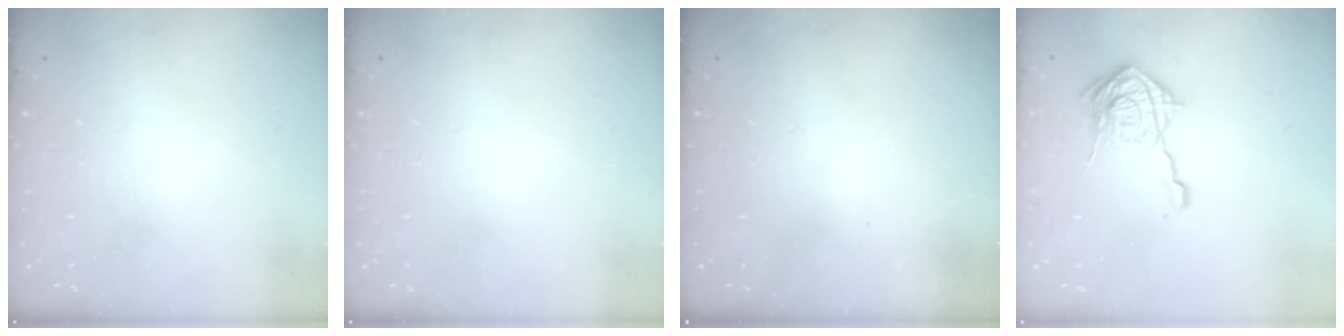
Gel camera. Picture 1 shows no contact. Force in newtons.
{"total": 0.0}
{"total": 2.6, "press": 2.4, "slide": 0.8}
{"total": 15.4, "press": 15.4, "slide": 0.7}